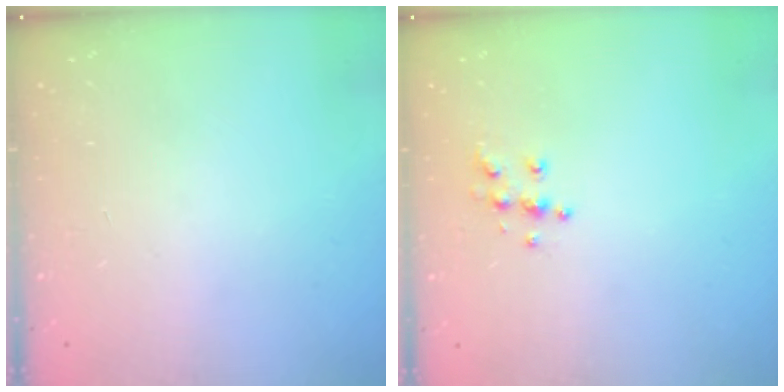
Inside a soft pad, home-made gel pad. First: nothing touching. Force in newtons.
{"total": 5.9, "press": 5.9, "slide": 0.2}